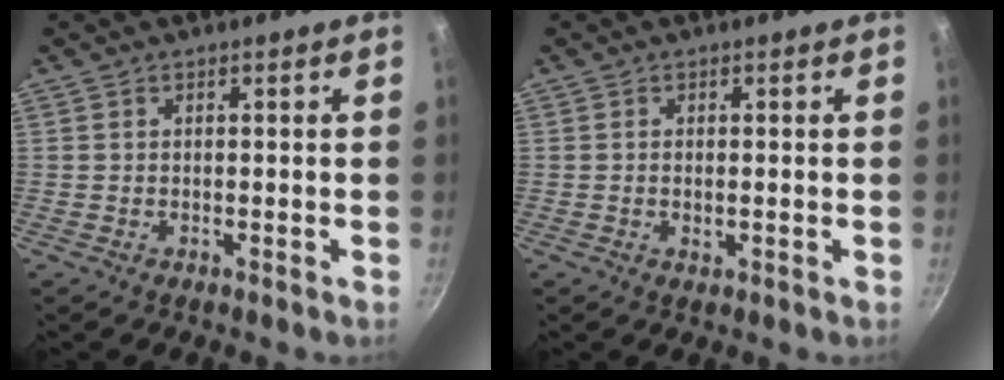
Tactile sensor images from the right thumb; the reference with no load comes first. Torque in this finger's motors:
{"motor_torque": [-0.45, -0.11, -0.34, 0.16, 0.00]}